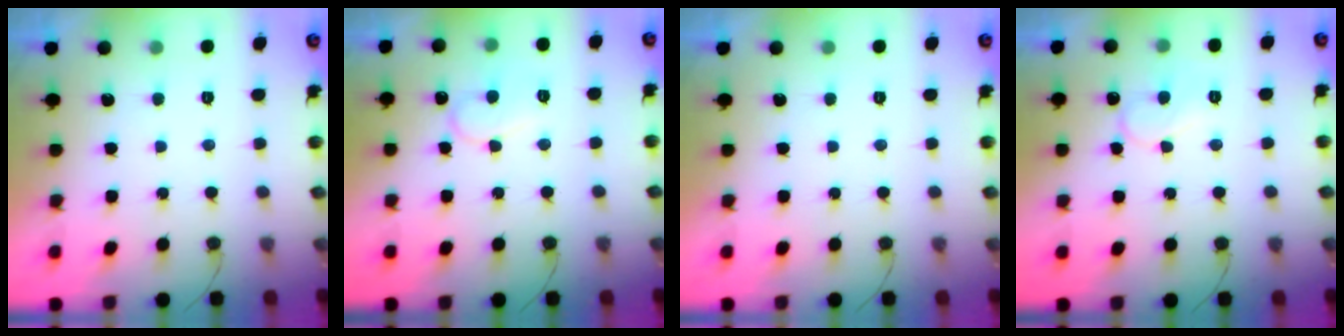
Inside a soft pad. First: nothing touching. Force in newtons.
{"total": 9.8, "press": 9.8, "slide": 0.9}
{"total": 0.0}
{"total": 8.8, "press": 8.7, "slide": 0.8}